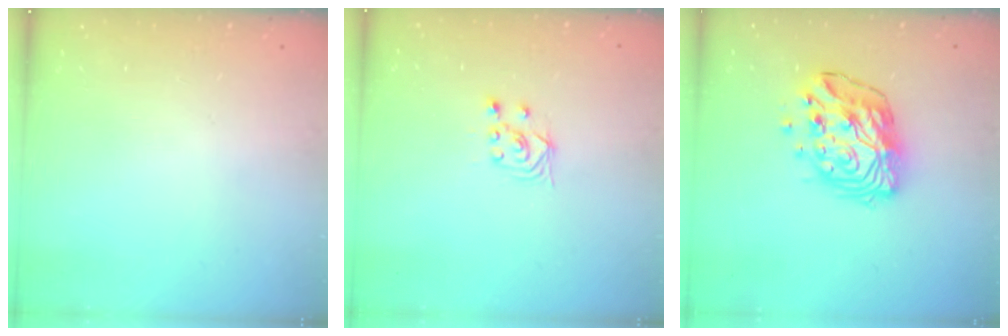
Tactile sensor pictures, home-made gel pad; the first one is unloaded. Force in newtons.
{"total": 2.5, "press": 2.2, "slide": 1.2}
{"total": 14.9, "press": 14.8, "slide": 1.4}